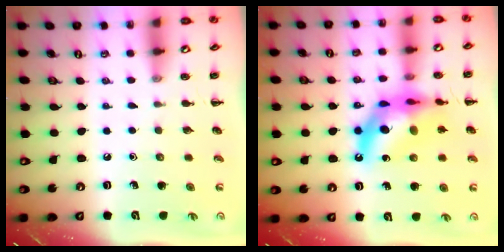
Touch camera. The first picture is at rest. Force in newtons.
{"total": 16.4, "press": 15.9, "slide": 4.0}